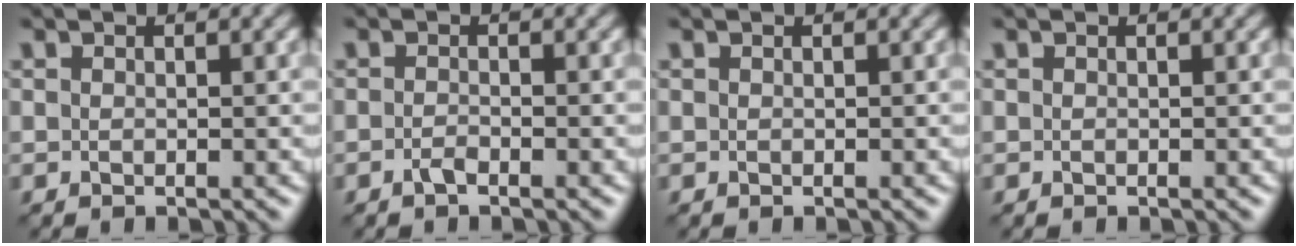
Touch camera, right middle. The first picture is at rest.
{"total": 0.9, "force": [-0.6, 0.2, 0.6], "torque": [-0.014, 0.001, -0.013]}
{"total": 0.0}
{"total": 0.0}